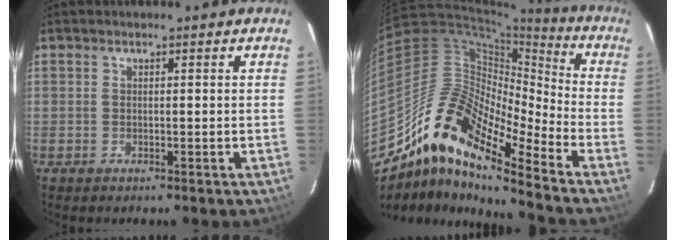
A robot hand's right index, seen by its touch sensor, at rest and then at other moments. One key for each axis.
{"total": 16.0, "fx": -12.1, "fy": 3.3, "fz": 10.0, "tx": -0.158, "ty": 0.003, "tz": -0.248}